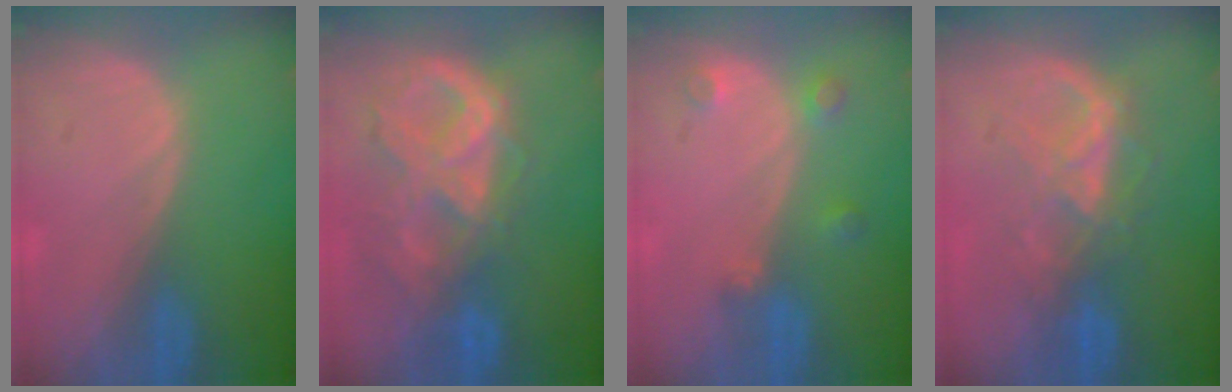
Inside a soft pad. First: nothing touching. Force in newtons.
{"total": 10.5, "press": 8.8, "slide": 5.7}
{"total": 3.0, "press": 2.8, "slide": 1.1}
{"total": 6.4, "press": 6.4, "slide": 0.8}